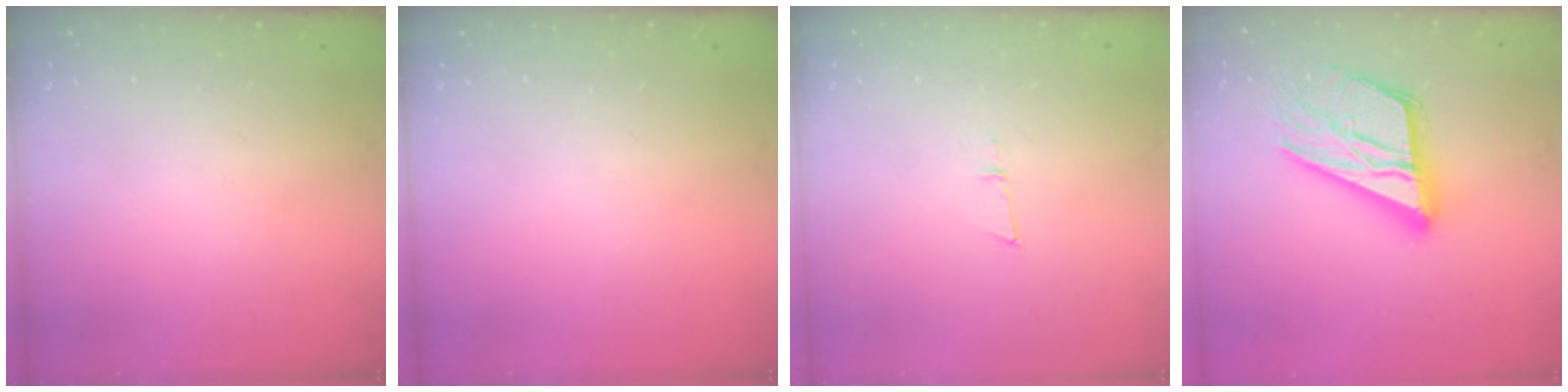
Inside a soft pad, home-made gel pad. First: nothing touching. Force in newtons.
{"total": 0.0}
{"total": 4.2, "press": 4.0, "slide": 1.1}
{"total": 21.7, "press": 21.7, "slide": 1.5}